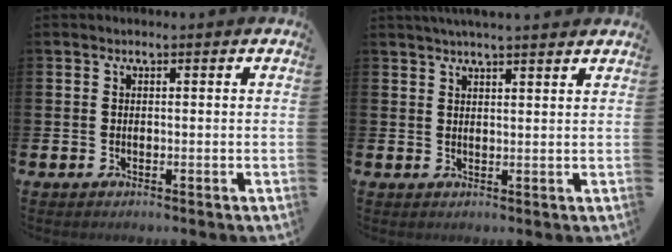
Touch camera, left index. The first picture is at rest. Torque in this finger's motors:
{"motor_torque": [0.33, -0.41, 0.94, 0.21]}